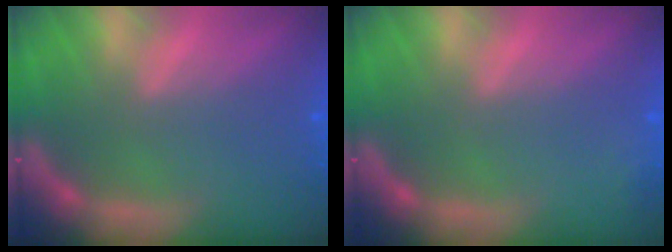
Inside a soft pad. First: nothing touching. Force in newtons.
{"total": 0.9}